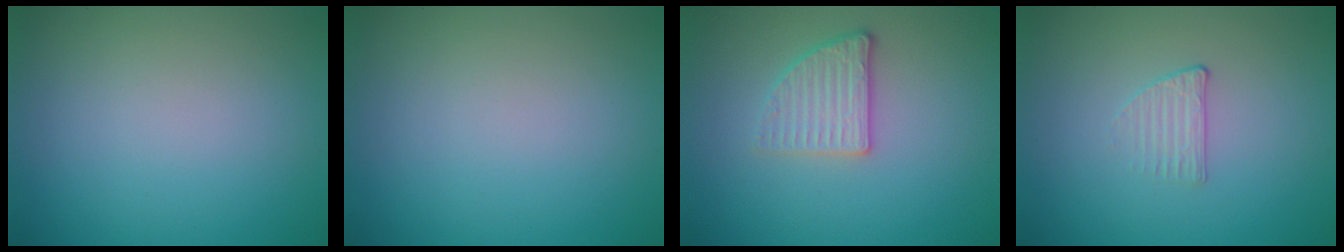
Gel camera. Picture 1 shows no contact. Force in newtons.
{"total": 0.0}
{"total": 2.6, "press": 2.4, "slide": 1.2}
{"total": 1.2, "press": 0.6, "slide": 1.0}